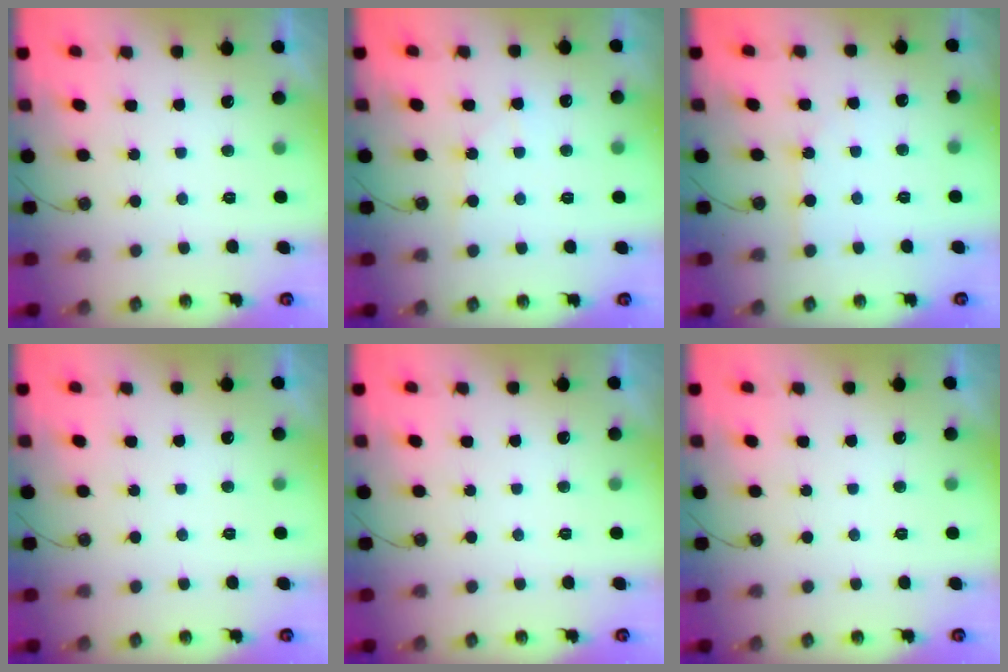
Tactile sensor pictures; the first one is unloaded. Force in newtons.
{"total": 4.0, "press": 3.9, "slide": 0.5}
{"total": 2.4, "press": 2.4, "slide": 0.3}
{"total": 0.0}
{"total": 0.0}
{"total": 0.0}